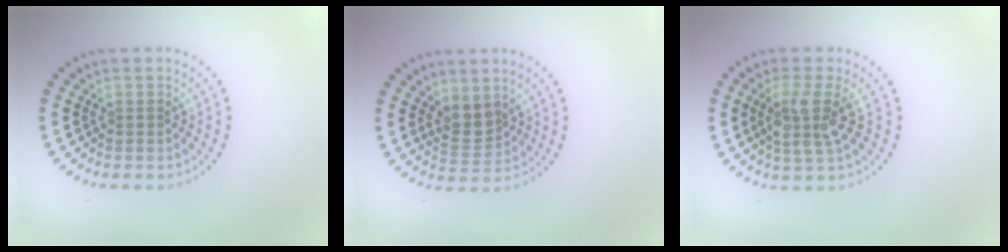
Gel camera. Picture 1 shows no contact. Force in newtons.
{"total": 2.5, "press": 2.1, "slide": 1.4}
{"total": 3.3, "press": 2.9, "slide": 1.7}